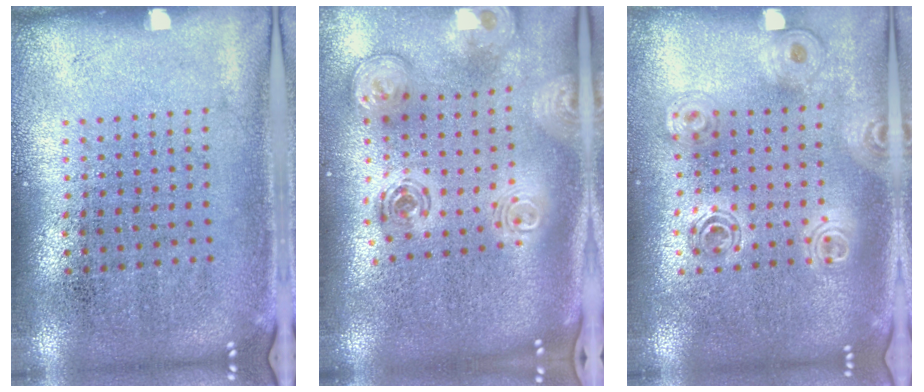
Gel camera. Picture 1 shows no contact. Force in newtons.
{"total": 2.8, "press": 2.0, "slide": 2.0}
{"total": 1.5, "press": 1.4, "slide": 0.7}